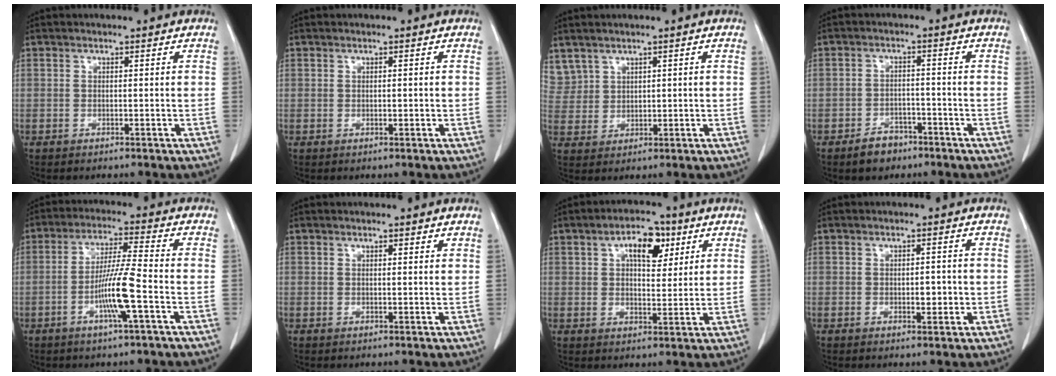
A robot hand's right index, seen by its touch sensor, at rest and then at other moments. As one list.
[{"total": 1.1, "force": [-0.1, 0.7, 0.9], "torque": [-0.020, 0.000, 0.002]}, {"total": 4.9, "force": [2.7, 4.0, 0.9], "torque": [-0.027, 0.019, 0.071]}, {"total": 5.0, "force": [-3.4, 3.1, 1.8], "torque": [-0.034, 0.006, -0.051]}, {"total": 9.0, "force": [-2.9, -0.1, 8.5], "torque": [-0.164, -0.003, -0.056]}, {"total": 1.5, "force": [1.0, 0.6, 0.9], "torque": [-0.023, 0.001, 0.017]}, {"total": 8.7, "force": [3.7, 4.3, 6.6], "torque": [-0.109, 0.019, 0.063]}, {"total": 2.9, "force": [-0.3, 1.5, 2.5], "torque": [-0.040, 0.000, 0.001]}]